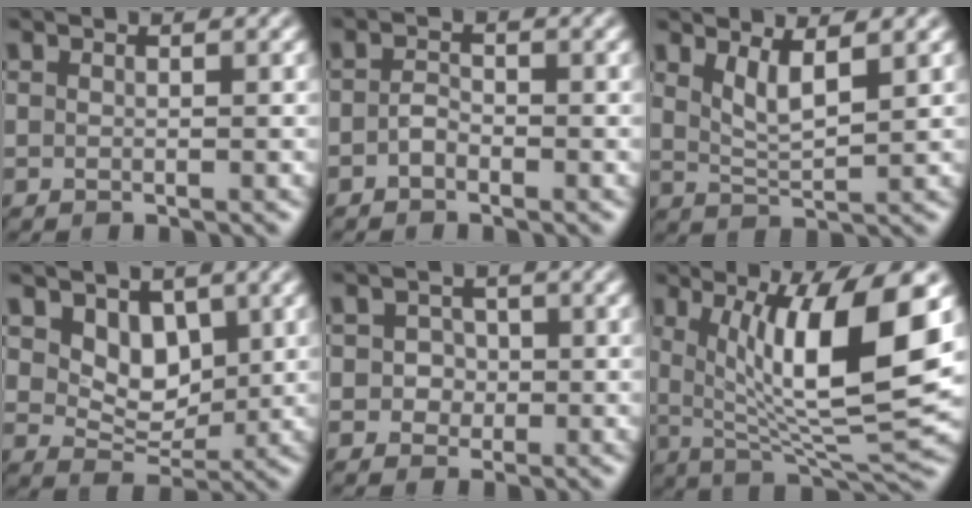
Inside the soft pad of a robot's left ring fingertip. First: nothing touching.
{"total": 1.3, "force": [-0.6, 0.7, 0.8], "torque": [-0.019, 0.003, -0.016]}
{"total": 2.9, "force": [1.7, 0.7, 2.2], "torque": [-0.041, -0.009, 0.036]}
{"total": 3.6, "force": [1.5, 2.5, 2.1], "torque": [-0.045, -0.014, 0.022]}
{"total": 2.1, "force": [-0.1, 2.0, 0.6], "torque": [0.013, 0.004, -0.010]}
{"total": 11.7, "force": [2.4, 2.6, 11.1], "torque": [-0.171, -0.007, 0.046]}